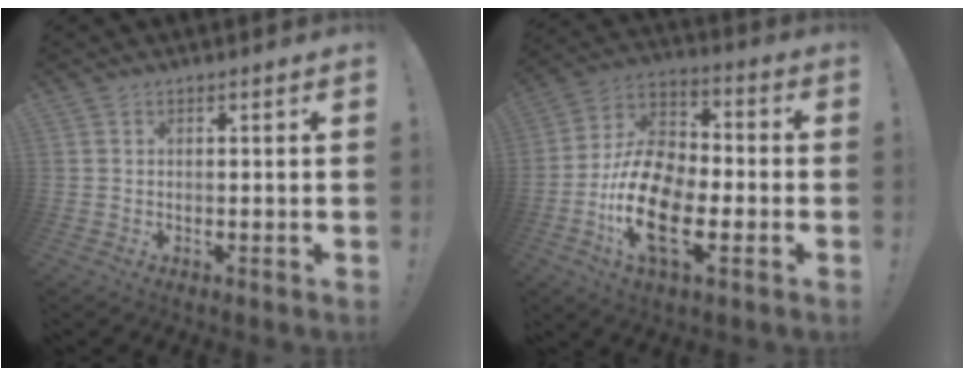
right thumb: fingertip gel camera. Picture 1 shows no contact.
{"total": 18.8, "force": [-6.3, 10.4, 14.4], "torque": [-0.275, 0.031, -0.102]}